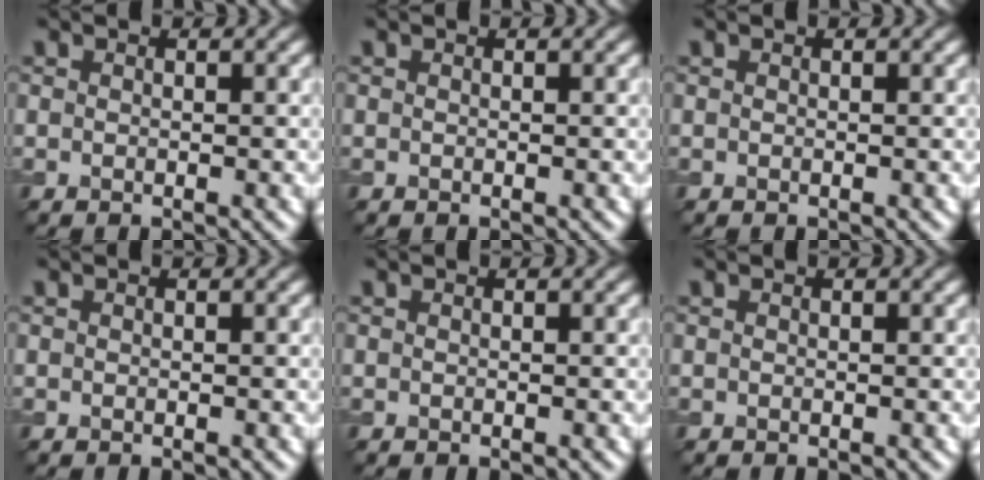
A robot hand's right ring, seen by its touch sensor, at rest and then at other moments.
{"total": 0.0}
{"total": 0.0}
{"total": 0.0}
{"total": 0.0}
{"total": 0.0}